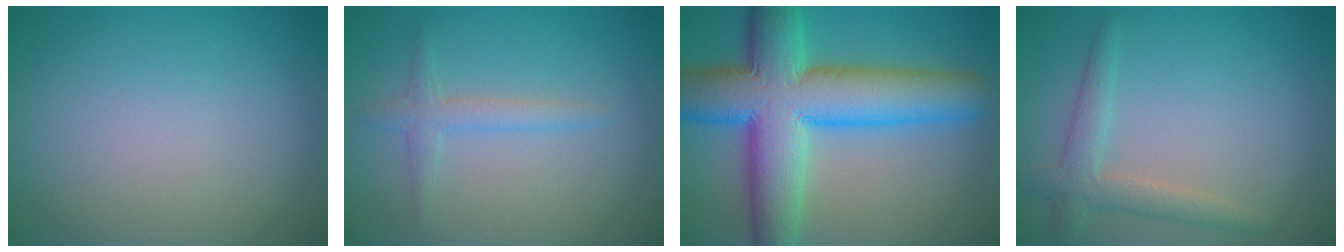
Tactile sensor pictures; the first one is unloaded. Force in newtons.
{"total": 1.8, "press": 1.8, "slide": 0.0}
{"total": 12.6, "press": 12.6, "slide": 0.5}
{"total": 2.7, "press": 2.7, "slide": 0.1}